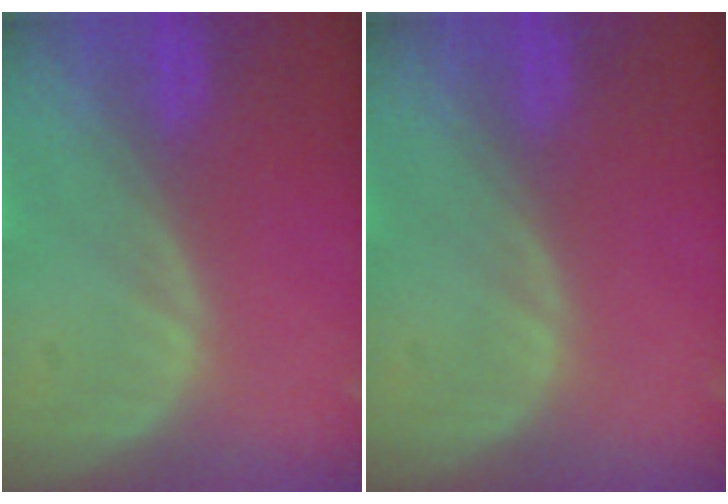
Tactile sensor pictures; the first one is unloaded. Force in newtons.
{"total": 0.0}